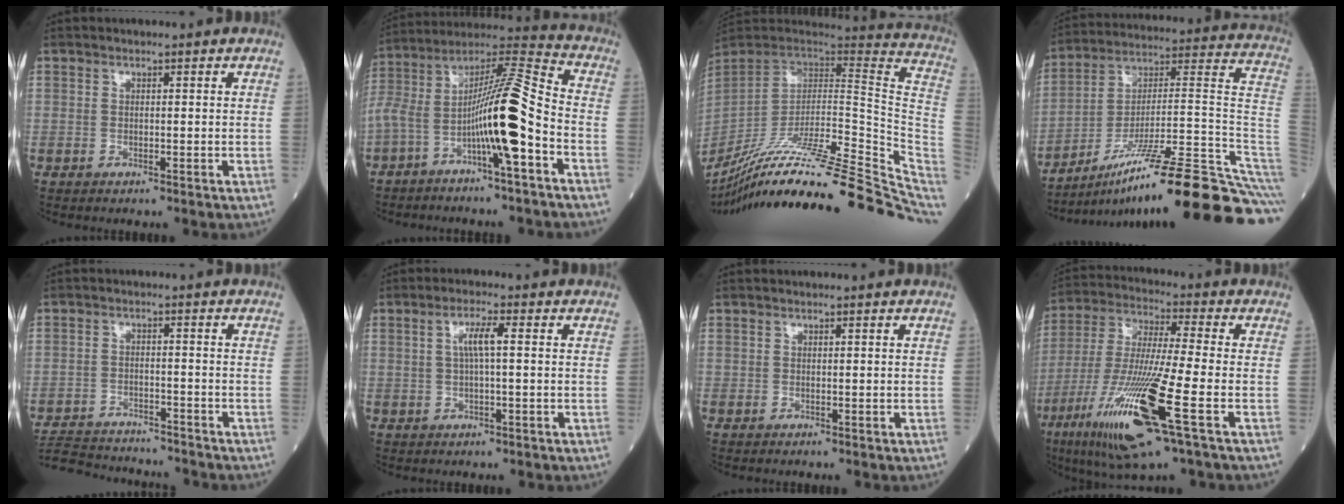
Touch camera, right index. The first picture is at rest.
{"total": 16.6, "force": [-5.6, 1.0, 15.6], "torque": [-0.299, 0.026, -0.101]}
{"total": 36.8, "force": [-30.1, 2.0, 21.1], "torque": [-0.229, -0.049, -0.441]}
{"total": 26.8, "force": [-18.9, -0.5, 19.0], "torque": [-0.186, 0.027, -0.305]}
{"total": 13.0, "force": [-12.4, 1.9, 3.4], "torque": [-0.064, 0.003, -0.183]}
{"total": 3.6, "force": [0.6, 0.2, 3.5], "torque": [-0.069, 0.007, 0.011]}
{"total": 0.0}
{"total": 18.4, "force": [-7.6, 0.5, 16.8], "torque": [-0.364, -0.039, -0.145]}